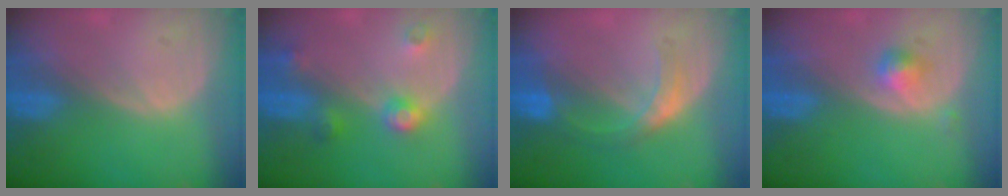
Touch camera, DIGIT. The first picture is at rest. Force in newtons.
{"total": 4.4, "press": 3.9, "slide": 2.1}
{"total": 5.5, "press": 4.8, "slide": 2.8}
{"total": 2.2, "press": 2.2, "slide": 0.2}